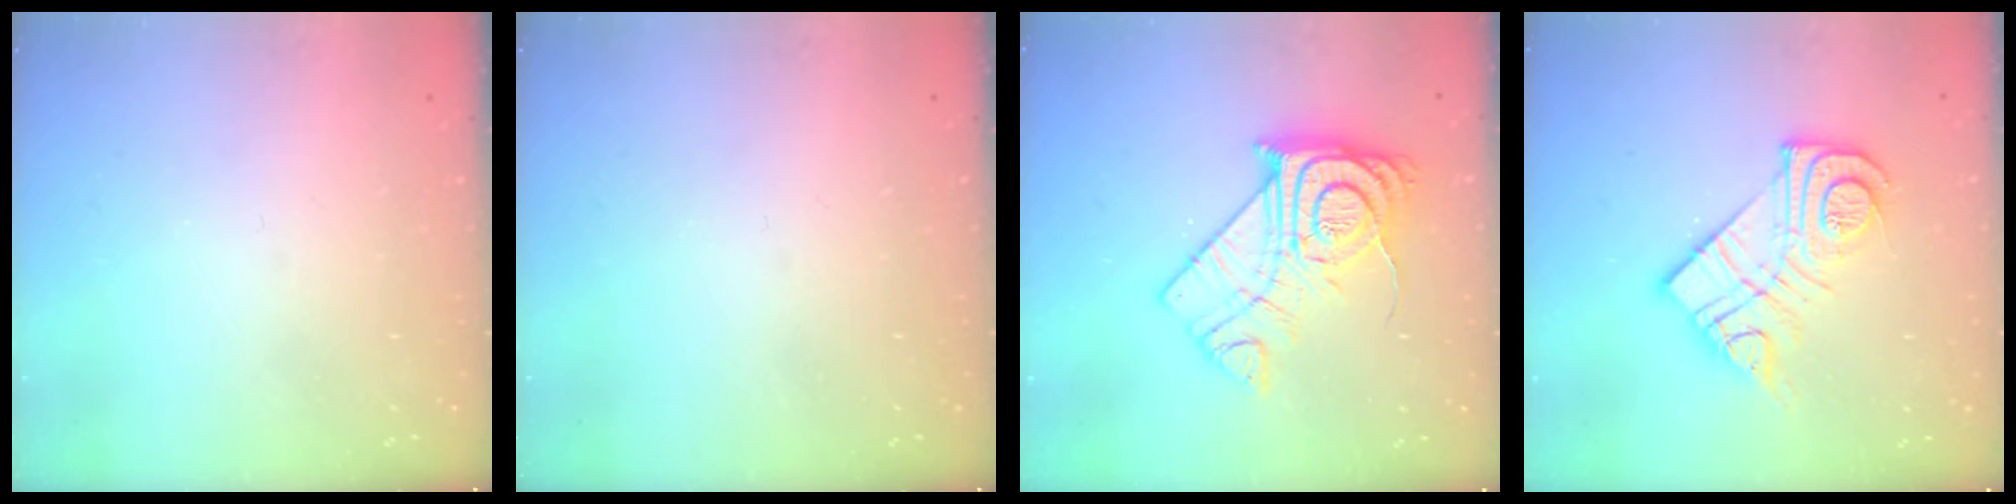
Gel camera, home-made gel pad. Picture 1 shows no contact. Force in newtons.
{"total": 0.0}
{"total": 17.3, "press": 17.2, "slide": 1.6}
{"total": 15.8, "press": 15.7, "slide": 1.0}